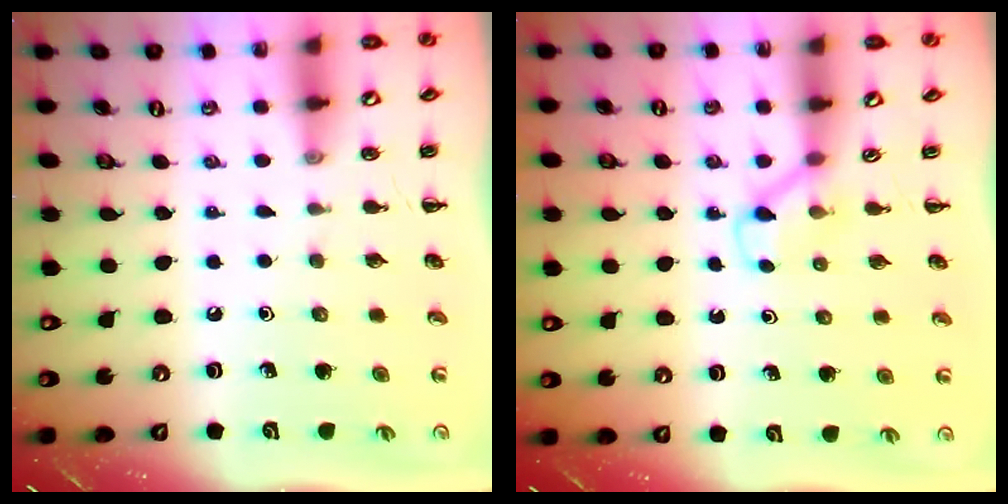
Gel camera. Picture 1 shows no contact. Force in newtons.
{"total": 3.0, "press": 2.8, "slide": 0.9}